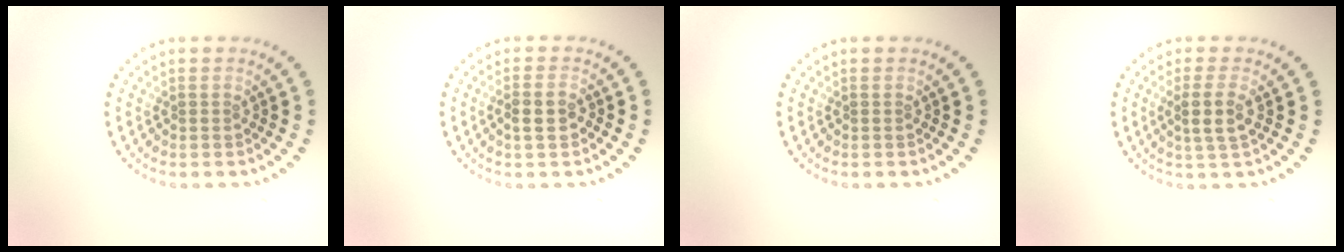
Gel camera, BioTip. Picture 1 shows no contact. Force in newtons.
{"total": 2.4, "press": 2.3, "slide": 0.9}
{"total": 0.0}
{"total": 2.5, "press": 2.2, "slide": 1.2}